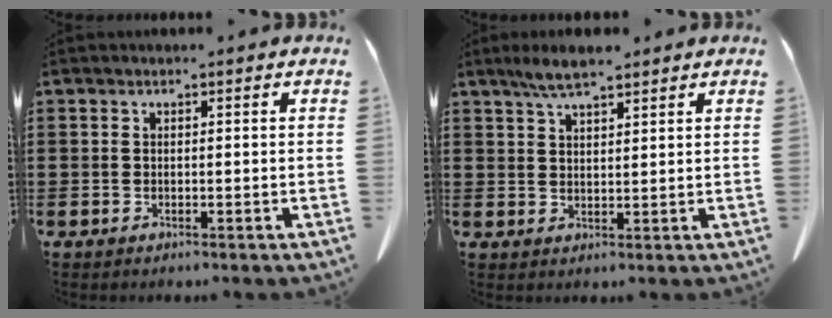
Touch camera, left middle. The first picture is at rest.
{"total": 4.3, "force": [3.3, 1.0, 2.6], "torque": [-0.059, 0.002, 0.060]}